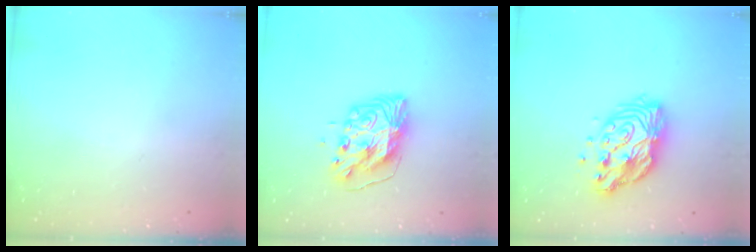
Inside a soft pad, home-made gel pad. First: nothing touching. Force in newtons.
{"total": 10.5, "press": 10.4, "slide": 1.0}
{"total": 13.4, "press": 13.4, "slide": 1.2}